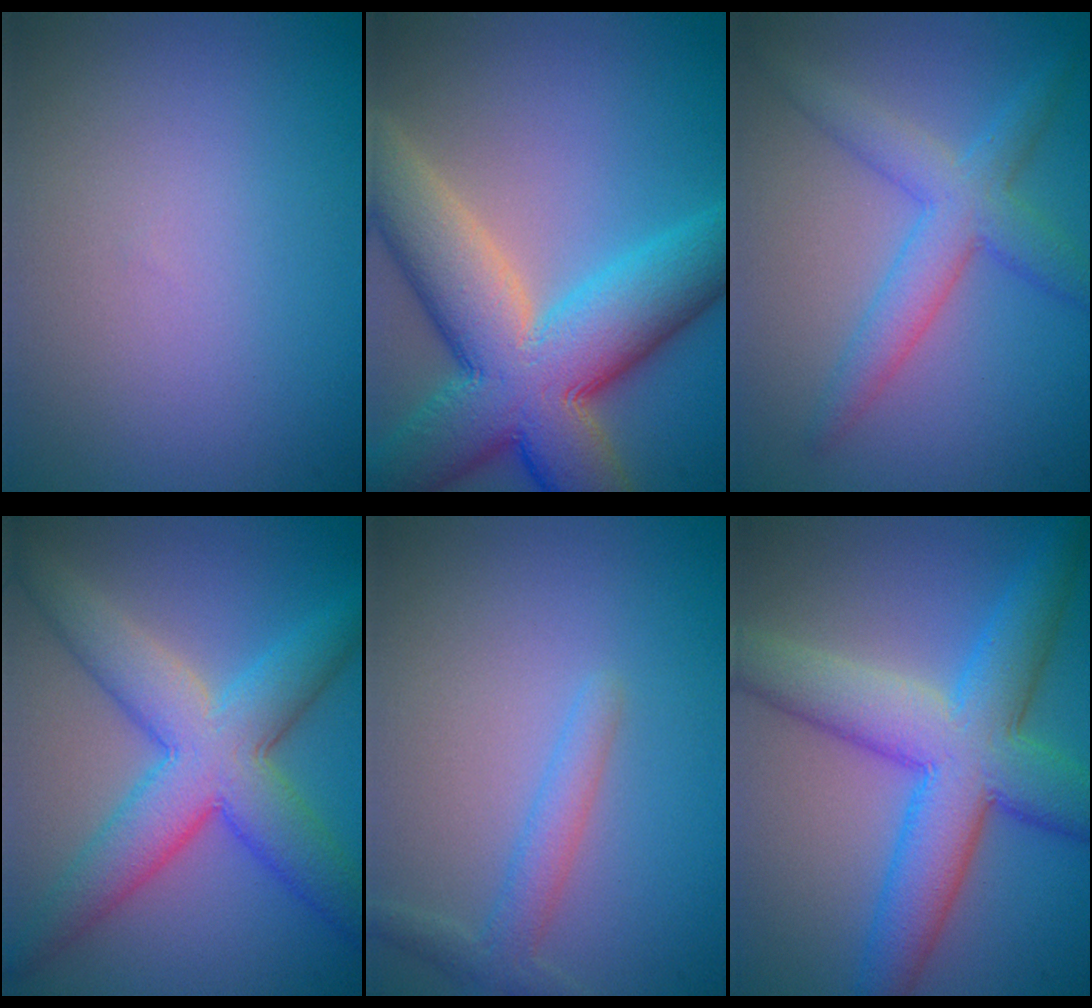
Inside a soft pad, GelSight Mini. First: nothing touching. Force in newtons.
{"total": 13.2, "press": 13.2, "slide": 0.8}
{"total": 4.3, "press": 4.3, "slide": 0.1}
{"total": 8.0, "press": 8.0, "slide": 0.2}
{"total": 2.2, "press": 2.2, "slide": 0.1}
{"total": 8.9, "press": 8.9, "slide": 0.2}